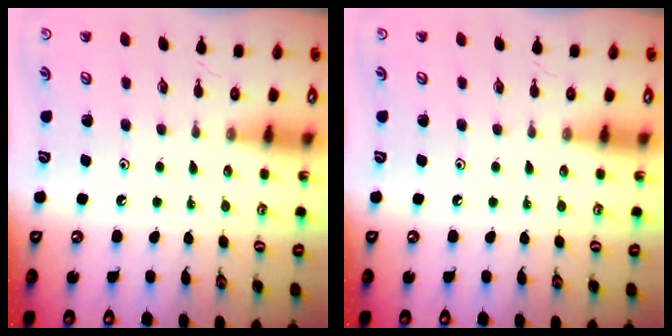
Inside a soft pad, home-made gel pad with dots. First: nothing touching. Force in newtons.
{"total": 0.0}